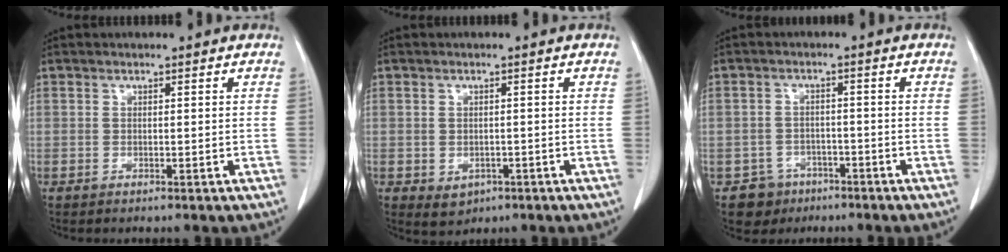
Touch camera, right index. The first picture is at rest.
{"total": 2.8, "force": [-1.1, 2.2, 1.3], "torque": [-0.015, 0.000, -0.002]}
{"total": 4.6, "force": [-2.8, 3.7, -0.1], "torque": [0.005, 0.013, -0.041]}